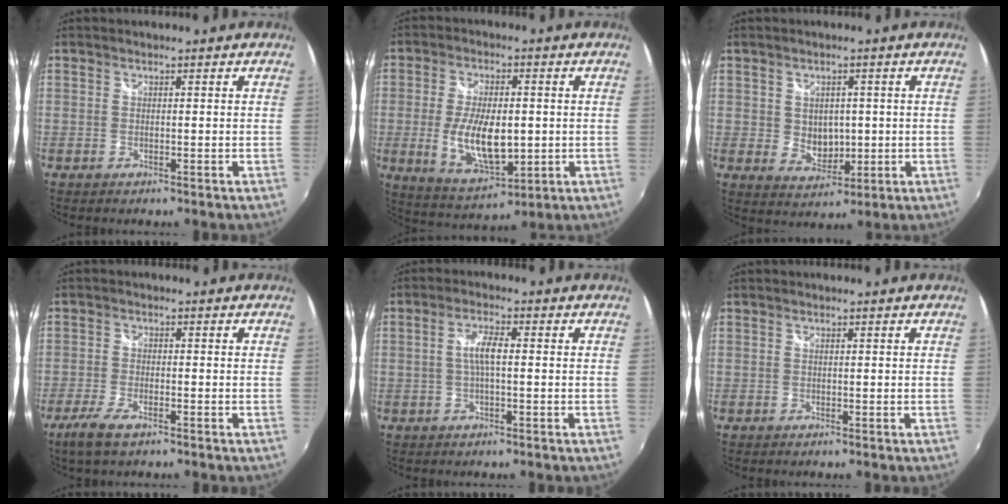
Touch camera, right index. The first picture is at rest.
{"total": 12.7, "force": [-1.3, 6.2, 11.0], "torque": [-0.214, -0.017, -0.011]}
{"total": 5.6, "force": [0.3, 4.7, 3.0], "torque": [-0.051, -0.003, 0.016]}
{"total": 5.6, "force": [-3.8, 1.6, 3.8], "torque": [-0.098, -0.014, -0.073]}
{"total": 3.9, "force": [0.0, 0.8, 3.8], "torque": [-0.074, 0.005, 0.001]}
{"total": 0.0}